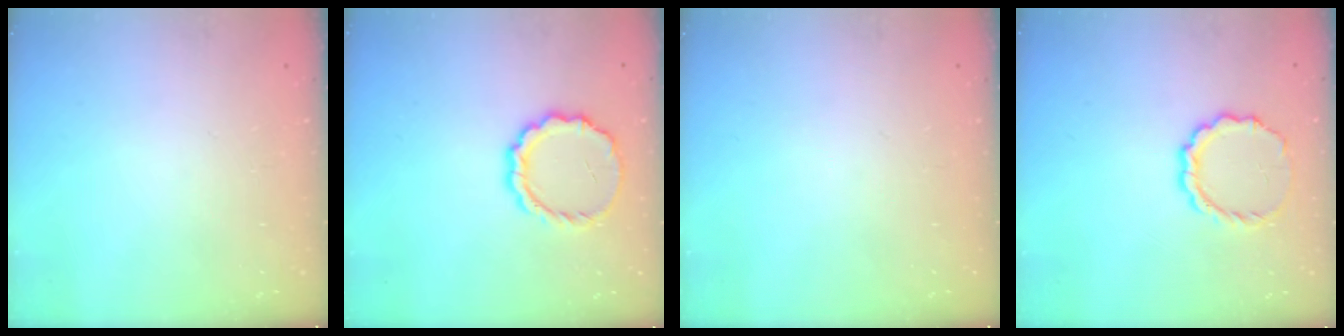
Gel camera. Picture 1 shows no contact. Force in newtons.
{"total": 9.6, "press": 9.3, "slide": 2.1}
{"total": 0.0}
{"total": 8.2, "press": 7.9, "slide": 1.8}